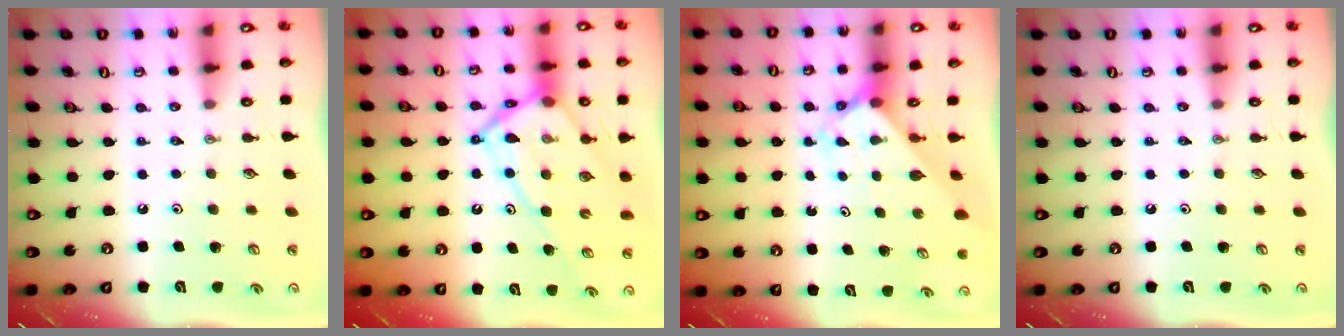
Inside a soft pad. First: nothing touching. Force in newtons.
{"total": 16.1, "press": 16.1, "slide": 1.3}
{"total": 2.1, "press": 2.1, "slide": 0.2}
{"total": 0.0}